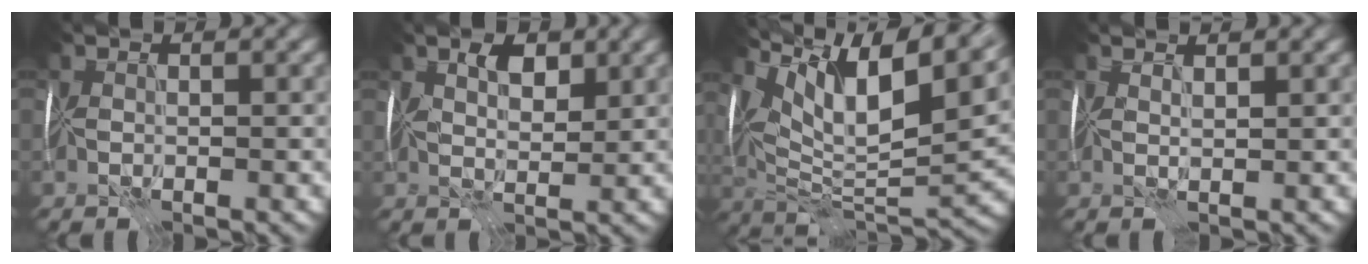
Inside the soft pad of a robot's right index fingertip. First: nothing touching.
{"total": 3.2, "force": [1.7, 1.6, 2.2], "torque": [-0.038, 0.001, 0.029]}
{"total": 14.9, "force": [8.8, 5.2, 10.8], "torque": [-0.201, 0.024, 0.153]}
{"total": 1.7, "force": [1.5, 0.1, 0.8], "torque": [-0.014, 0.003, 0.017]}